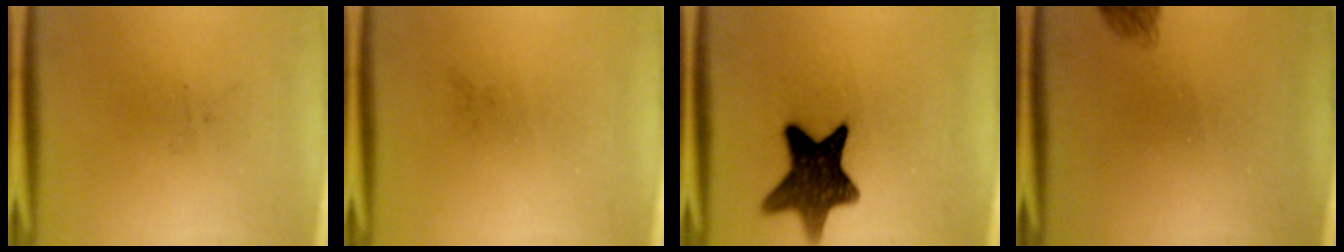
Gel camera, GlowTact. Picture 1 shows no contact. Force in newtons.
{"total": 0.0}
{"total": 12.3}
{"total": 1.4}